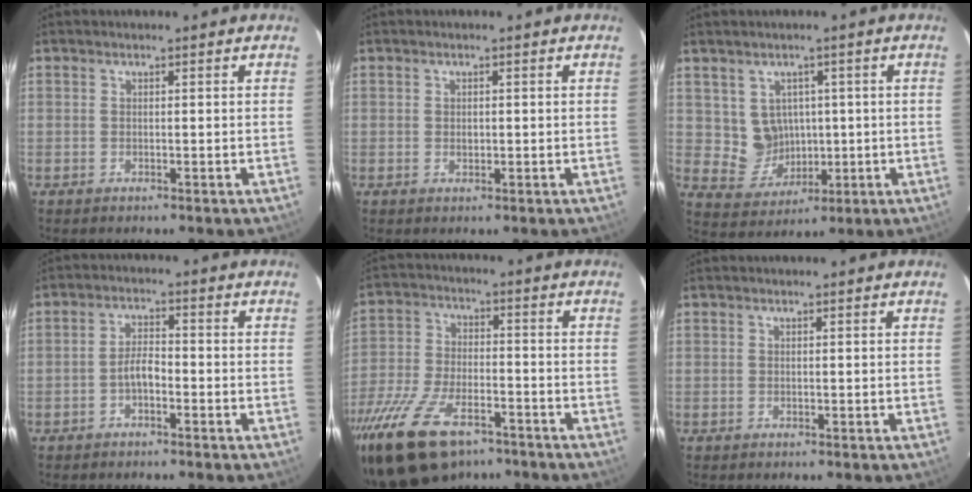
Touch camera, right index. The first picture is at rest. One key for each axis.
{"total": 1.0, "fx": 0.0, "fy": 0.8, "fz": 0.6, "tx": -0.009, "ty": 0.002, "tz": 0.002}
{"total": 6.8, "fx": 0.9, "fy": 6.6, "fz": 1.5, "tx": -0.040, "ty": 0.009, "tz": 0.037}
{"total": 3.2, "fx": -2.0, "fy": 1.3, "fz": 2.2, "tx": -0.047, "ty": 0.011, "tz": -0.036}
{"total": 18.8, "fx": -12.9, "fy": 8.8, "fz": 10.5, "tx": -0.234, "ty": -0.030, "tz": -0.227}
{"total": 0.0}